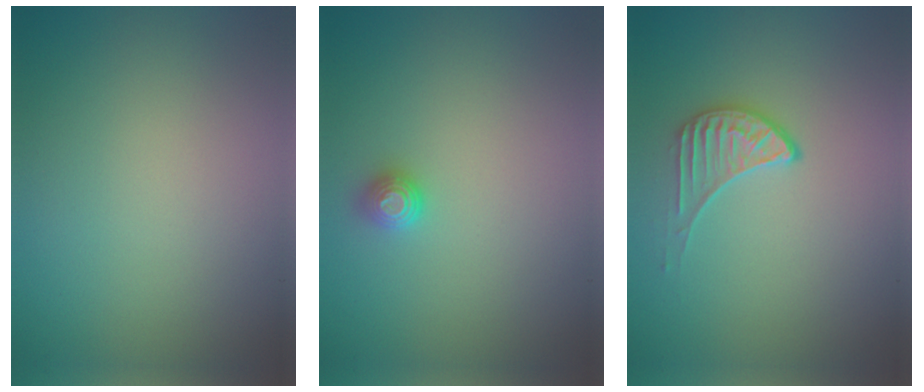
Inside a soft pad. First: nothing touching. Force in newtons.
{"total": 1.0, "press": 1.0, "slide": 0.3}
{"total": 2.0, "press": 1.5, "slide": 1.3}